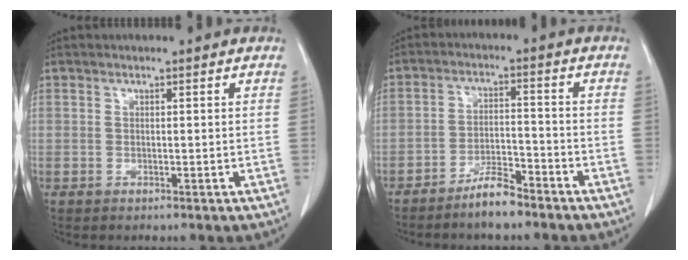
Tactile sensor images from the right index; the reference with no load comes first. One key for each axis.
{"total": 5.3, "fx": -4.4, "fy": 1.0, "fz": 2.7, "tx": -0.049, "ty": -0.002, "tz": -0.081}